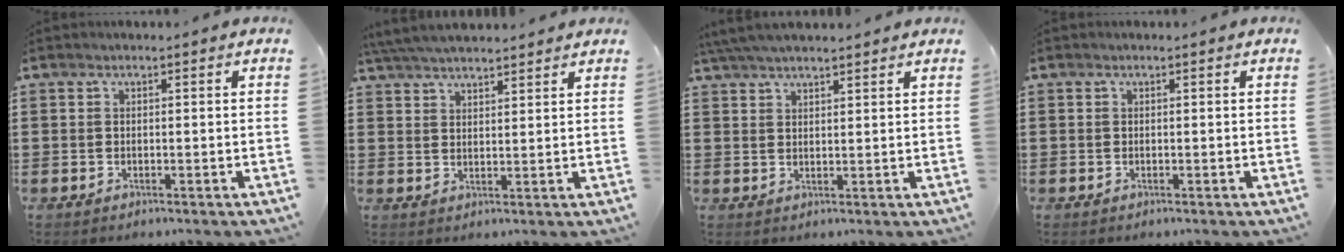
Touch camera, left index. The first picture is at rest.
{"total": 4.9, "force": [4.7, 0.4, 1.4], "torque": [-0.041, -0.009, 0.089]}
{"total": 4.2, "force": [3.8, 0.3, 1.6], "torque": [-0.042, -0.003, 0.073]}
{"total": 0.0}